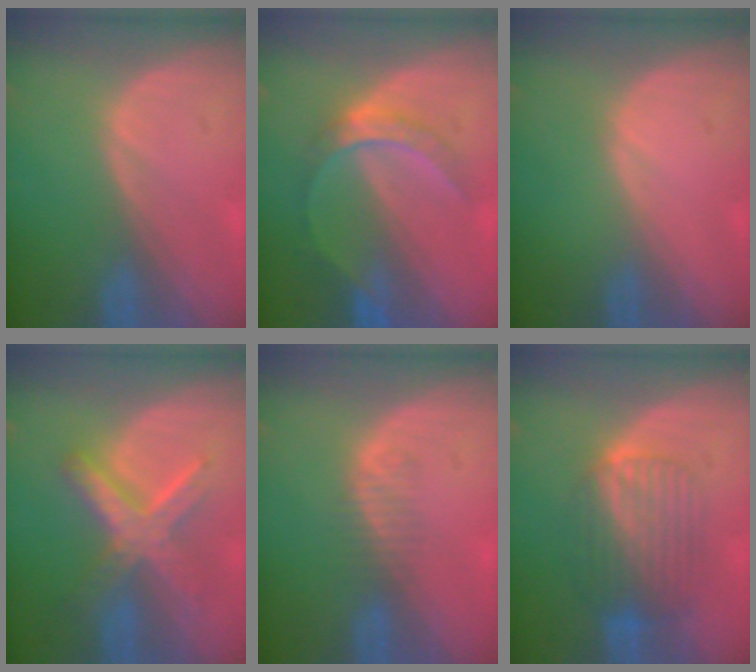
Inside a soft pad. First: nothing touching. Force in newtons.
{"total": 6.1, "press": 5.7, "slide": 2.2}
{"total": 0.0}
{"total": 7.6, "press": 7.6, "slide": 0.5}
{"total": 1.9, "press": 1.6, "slide": 1.0}
{"total": 6.7, "press": 6.7, "slide": 0.3}